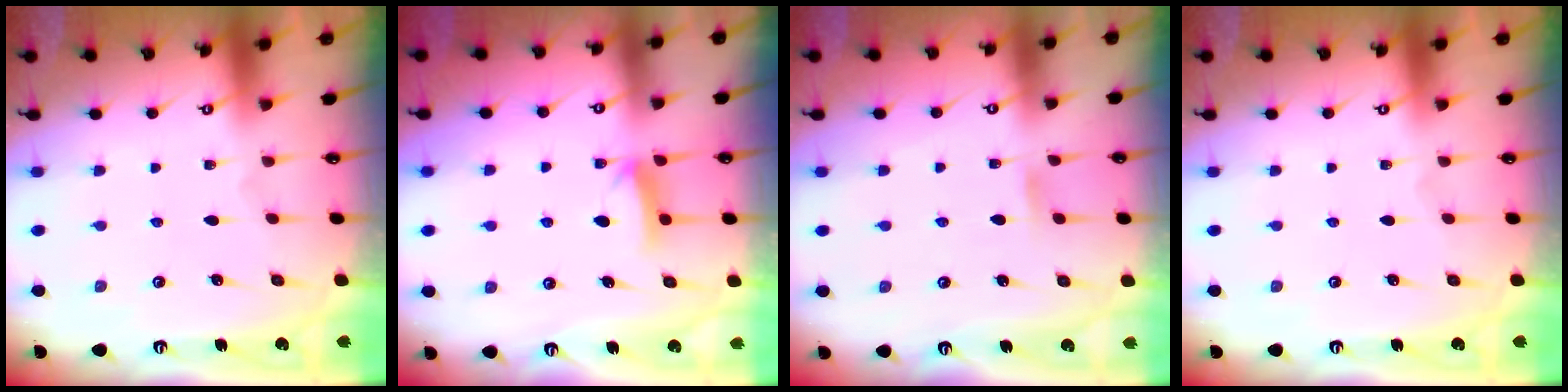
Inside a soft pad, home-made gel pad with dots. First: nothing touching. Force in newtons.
{"total": 6.3, "press": 6.2, "slide": 0.7}
{"total": 4.2, "press": 4.2, "slide": 0.3}
{"total": 0.0}